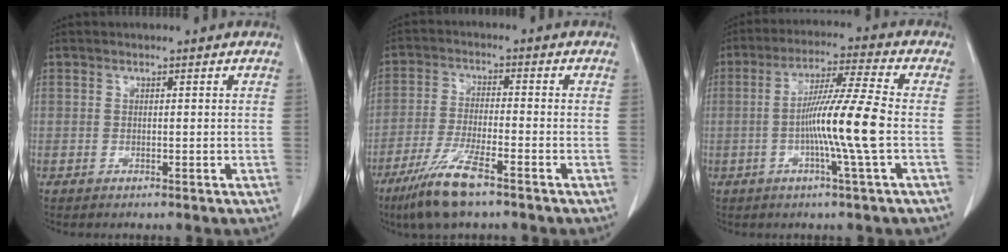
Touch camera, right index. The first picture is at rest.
{"total": 9.0, "force": [-6.0, 0.9, 6.6], "torque": [-0.138, -0.023, -0.111]}
{"total": 9.7, "force": [-2.0, -1.7, 9.4], "torque": [-0.172, -0.003, -0.039]}